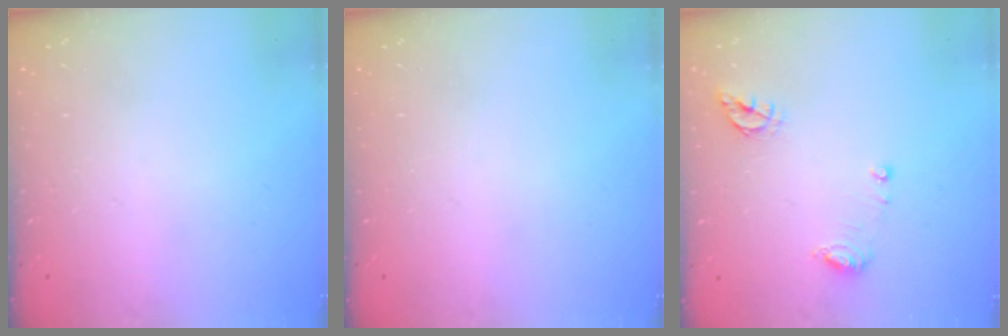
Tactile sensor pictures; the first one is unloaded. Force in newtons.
{"total": 0.0}
{"total": 7.9, "press": 7.8, "slide": 0.9}